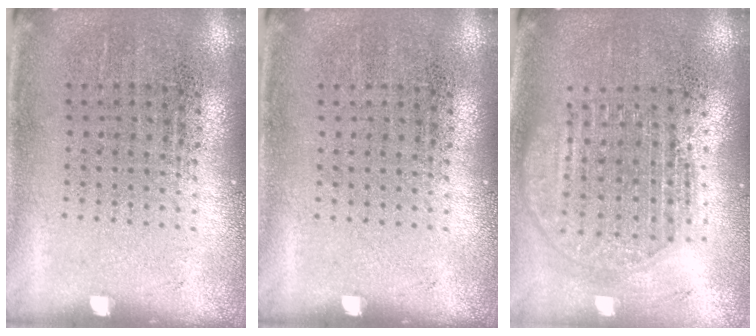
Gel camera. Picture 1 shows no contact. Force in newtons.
{"total": 0.0}
{"total": 1.8, "press": 1.5, "slide": 1.0}